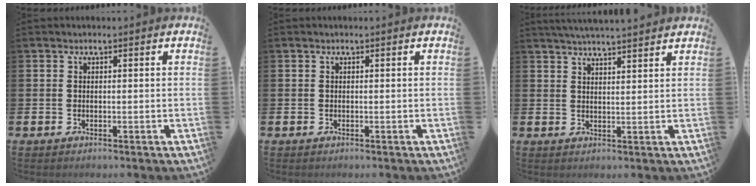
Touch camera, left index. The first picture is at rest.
{"total": 0.0}
{"total": 3.8, "force": [3.8, -0.3, 0.6], "torque": [-0.020, -0.013, 0.068]}